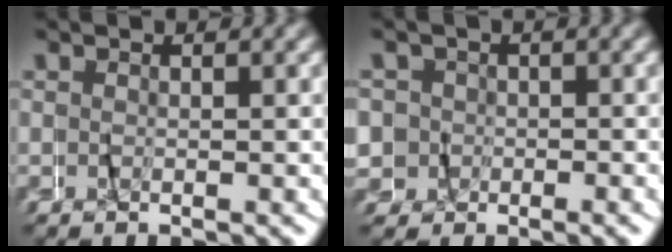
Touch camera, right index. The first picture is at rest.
{"total": 6.4, "force": [0.4, 6.2, 1.7], "torque": [-0.044, 0.004, -0.008]}